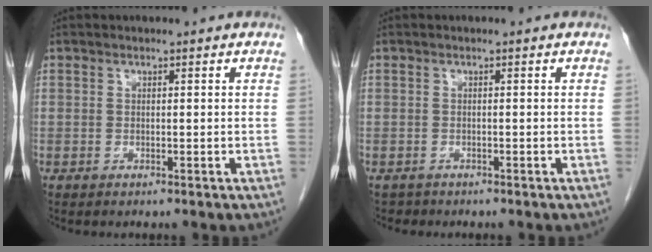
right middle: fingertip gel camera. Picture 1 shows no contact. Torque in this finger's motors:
{"motor_torque": [0.02, -0.08, -0.04, -0.02]}